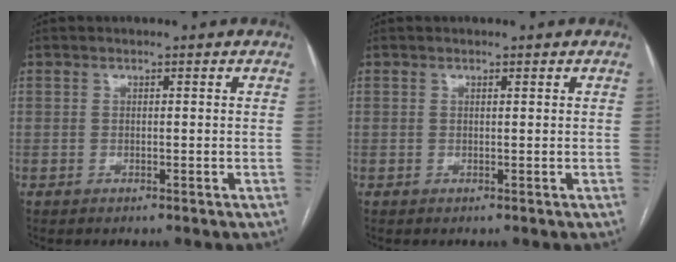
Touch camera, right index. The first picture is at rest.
{"total": 0.0}